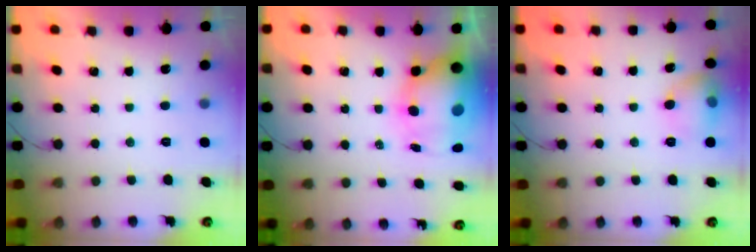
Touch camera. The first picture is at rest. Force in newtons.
{"total": 13.0, "press": 12.6, "slide": 3.0}
{"total": 11.6, "press": 9.5, "slide": 6.7}